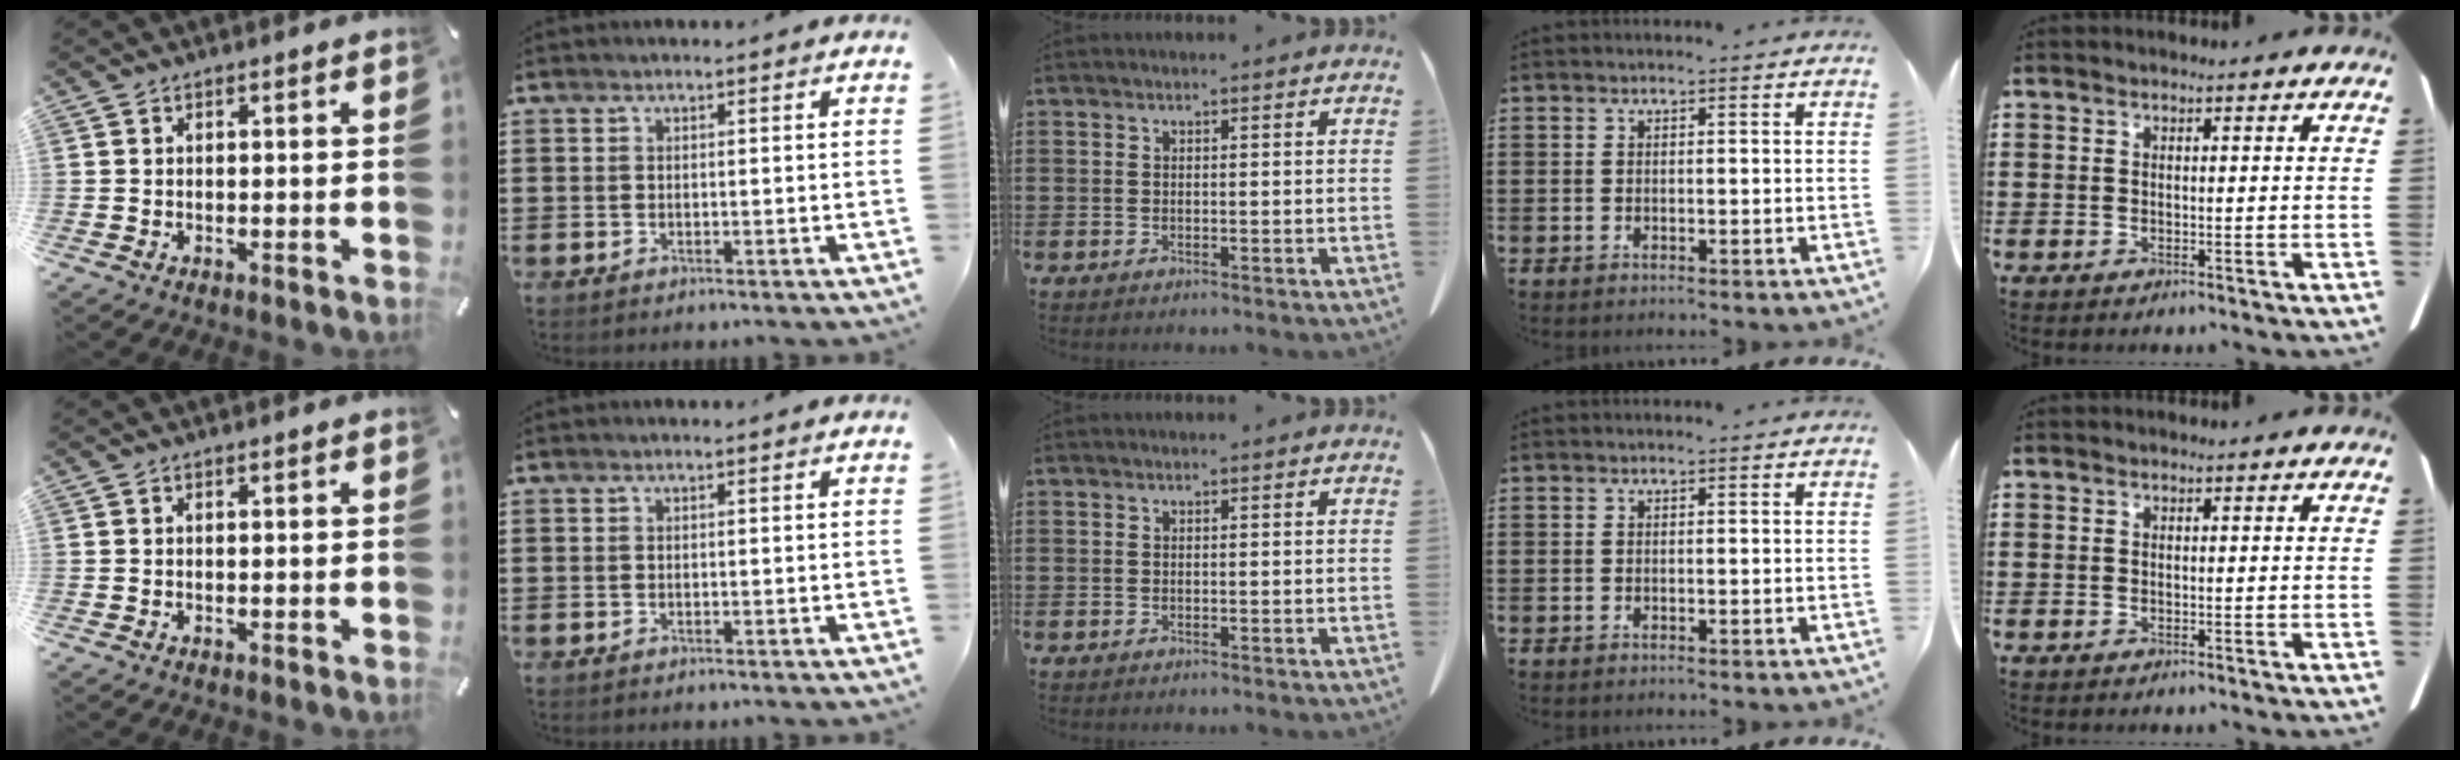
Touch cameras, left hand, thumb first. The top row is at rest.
{}